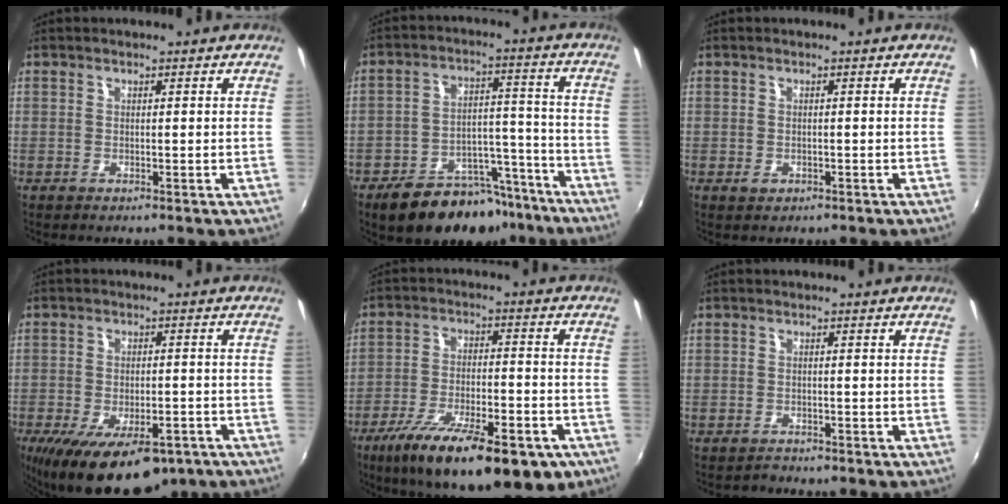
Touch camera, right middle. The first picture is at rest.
{"total": 16.4, "force": [-12.7, 8.1, 6.6], "torque": [-0.120, 0.035, -0.169]}
{"total": 1.2, "force": [-0.6, 0.9, 0.4], "torque": [-0.007, -0.002, -0.007]}
{"total": 15.6, "force": [-10.2, 6.7, 9.8], "torque": [-0.186, -0.034, -0.145]}
{"total": 21.6, "force": [-13.4, 7.2, 15.3], "torque": [-0.267, -0.051, -0.201]}
{"total": 1.3, "force": [-1.1, 0.6, -0.4], "torque": [0.005, 0.005, -0.018]}